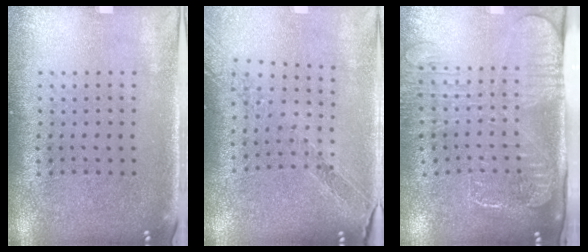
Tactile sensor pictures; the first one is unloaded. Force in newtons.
{"total": 1.1, "press": 1.1, "slide": 0.2}
{"total": 2.7, "press": 2.1, "slide": 1.7}